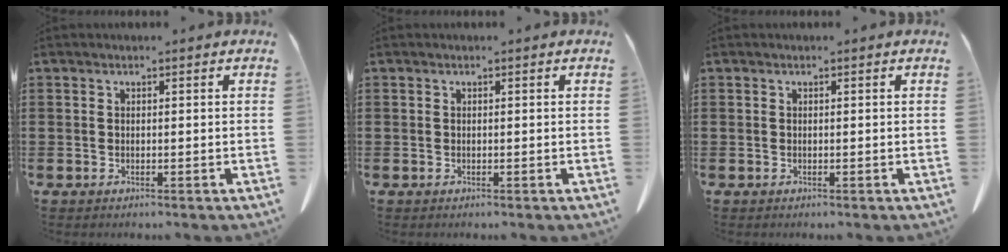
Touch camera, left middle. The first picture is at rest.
{"total": 0.0}
{"total": 0.0}